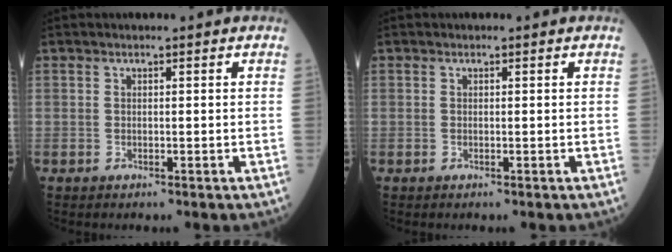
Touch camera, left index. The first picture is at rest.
{"total": 0.0}